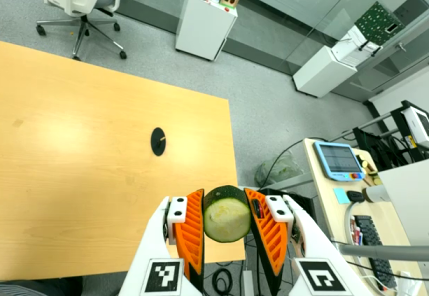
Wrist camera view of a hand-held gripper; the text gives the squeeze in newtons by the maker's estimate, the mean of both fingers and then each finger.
{"total": 13.6, "left": 12.7, "right": 14.5}